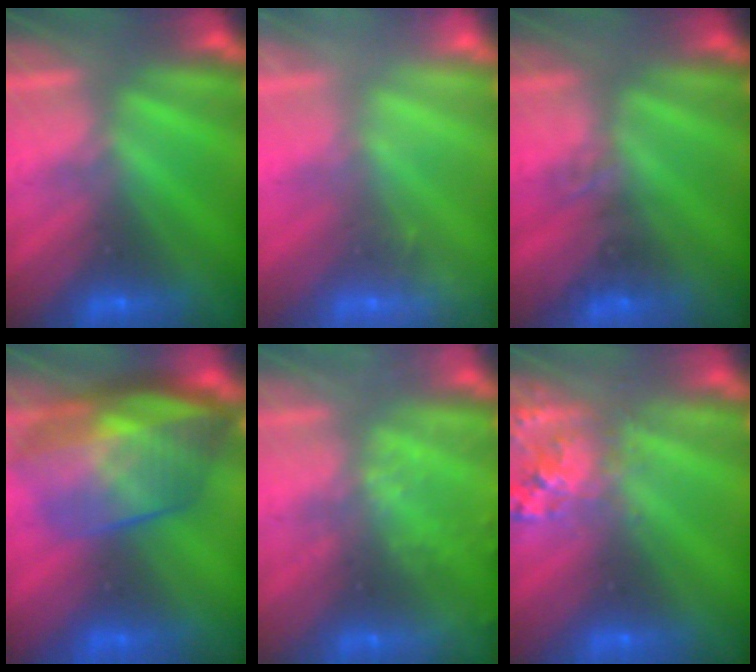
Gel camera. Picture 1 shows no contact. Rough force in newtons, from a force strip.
{"total": 2.2}
{"total": 1.6}
{"total": 7.6}
{"total": 2.4}
{"total": 2.6}